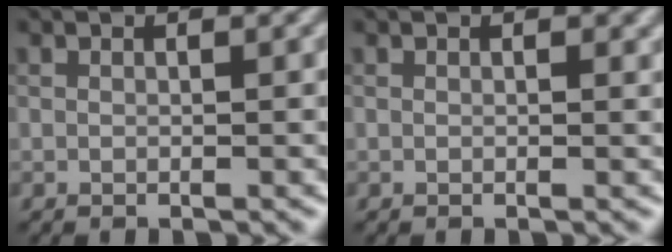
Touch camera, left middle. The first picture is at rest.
{"total": 0.6, "force": [0.2, 0.2, 0.5], "torque": [-0.004, -0.002, 0.002]}